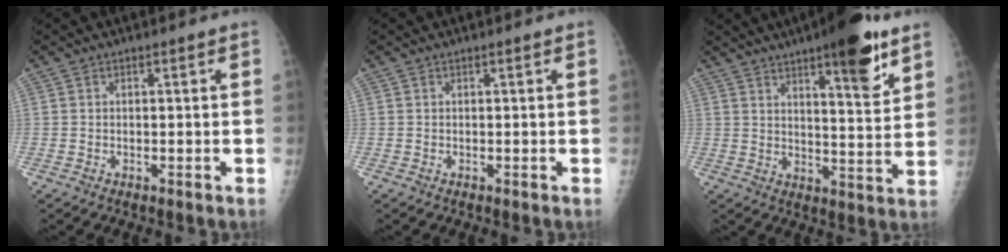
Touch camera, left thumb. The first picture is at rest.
{"total": 0.0}
{"total": 14.2, "force": [8.5, 3.4, 10.9], "torque": [-0.132, -0.047, 0.121]}